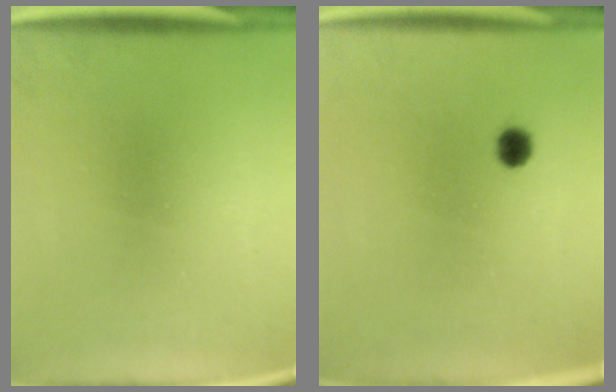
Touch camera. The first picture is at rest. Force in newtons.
{"total": 1.9}